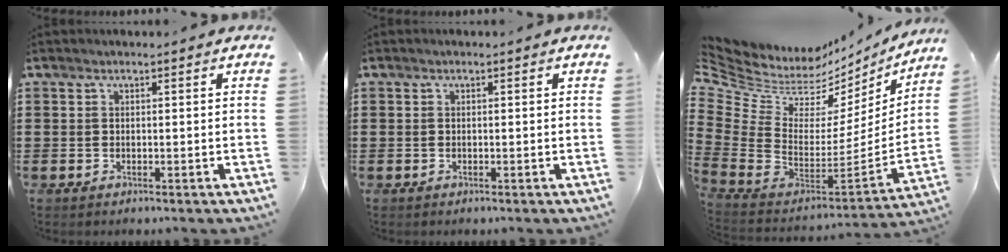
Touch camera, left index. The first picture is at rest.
{"total": 0.0}
{"total": 6.1, "force": [5.1, 2.9, 1.4], "torque": [-0.084, -0.070, 0.085]}